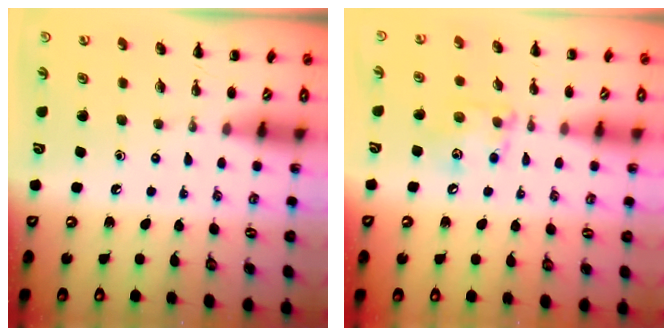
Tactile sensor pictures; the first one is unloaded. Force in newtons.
{"total": 8.8, "press": 8.8, "slide": 0.4}